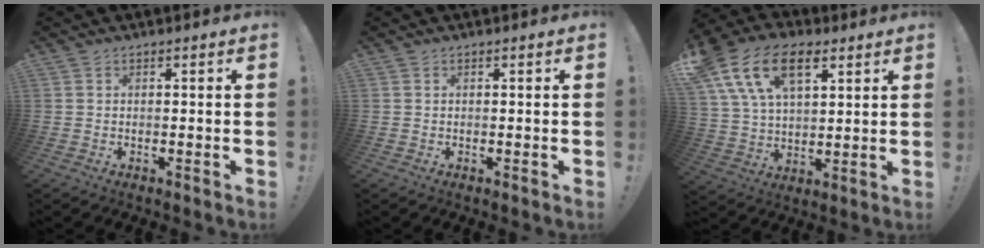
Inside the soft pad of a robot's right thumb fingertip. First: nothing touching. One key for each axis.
{"total": 0.0}
{"total": 18.0, "fx": 8.7, "fy": 10.9, "fz": 11.4, "tx": -0.206, "ty": -0.021, "tz": 0.161}